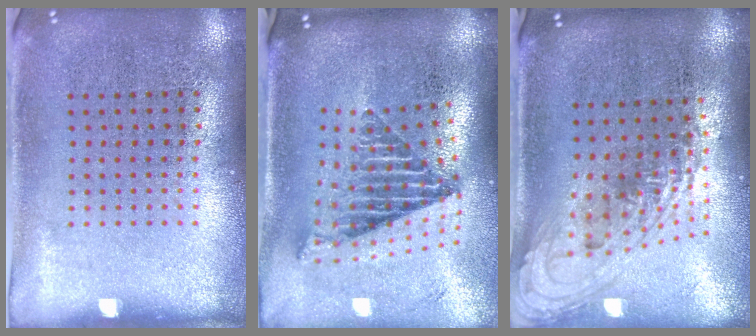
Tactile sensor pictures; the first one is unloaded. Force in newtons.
{"total": 2.6, "press": 1.7, "slide": 1.9}
{"total": 1.8, "press": 1.4, "slide": 1.2}